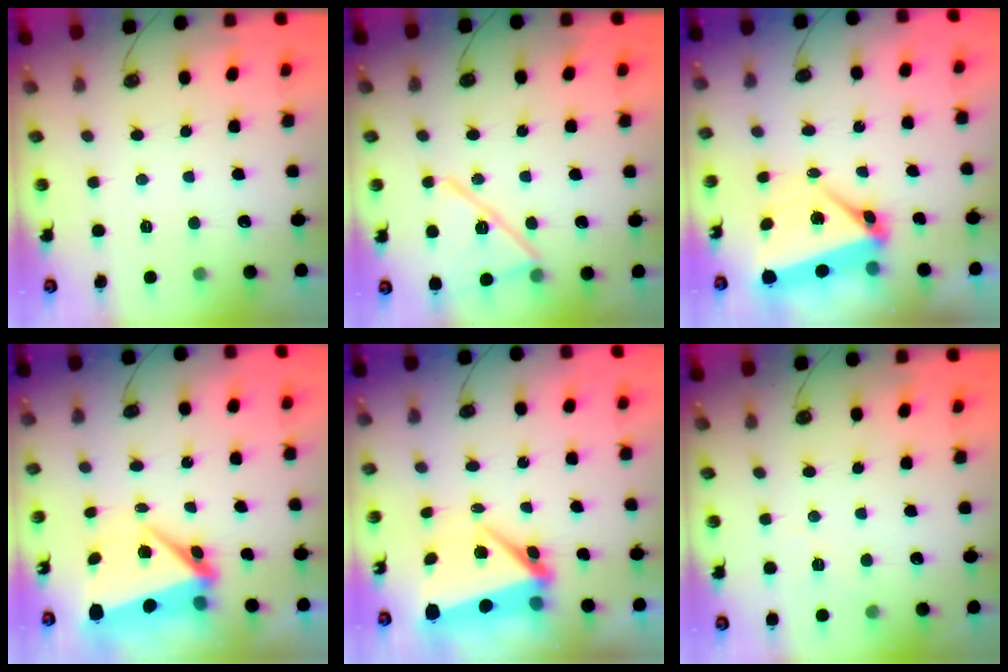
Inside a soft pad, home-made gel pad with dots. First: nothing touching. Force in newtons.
{"total": 14.7, "press": 14.7, "slide": 0.9}
{"total": 7.4, "press": 7.4, "slide": 0.9}
{"total": 6.8, "press": 6.6, "slide": 1.3}
{"total": 6.8, "press": 6.7, "slide": 0.9}
{"total": 5.0, "press": 1.7, "slide": 4.7}